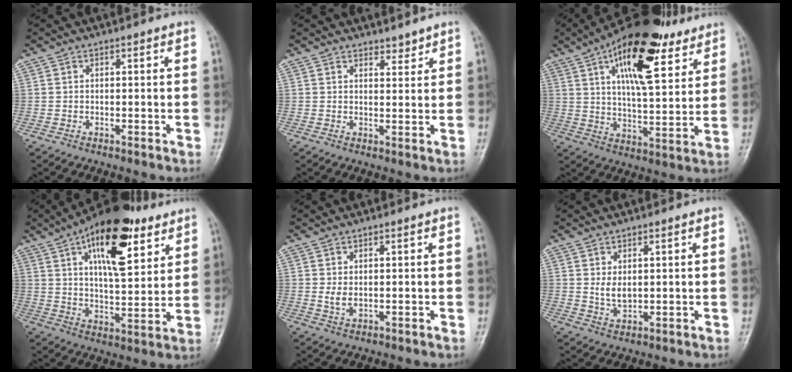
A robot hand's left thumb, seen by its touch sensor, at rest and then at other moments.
{"total": 2.3, "force": [2.1, 0.9, 0.4], "torque": [0.009, -0.017, 0.030]}
{"total": 21.6, "force": [11.0, 8.5, 16.5], "torque": [-0.230, -0.031, 0.174]}
{"total": 19.9, "force": [9.5, 8.6, 15.2], "torque": [-0.202, -0.031, 0.149]}
{"total": 2.1, "force": [0.4, 1.0, 1.8], "torque": [-0.032, -0.003, 0.014]}
{"total": 3.2, "force": [0.9, 1.7, 2.6], "torque": [-0.041, -0.012, 0.023]}